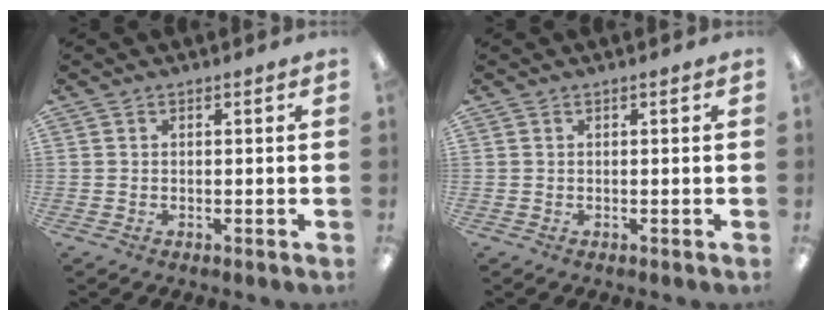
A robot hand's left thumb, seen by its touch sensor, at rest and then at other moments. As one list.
[{"total": 0.0}]